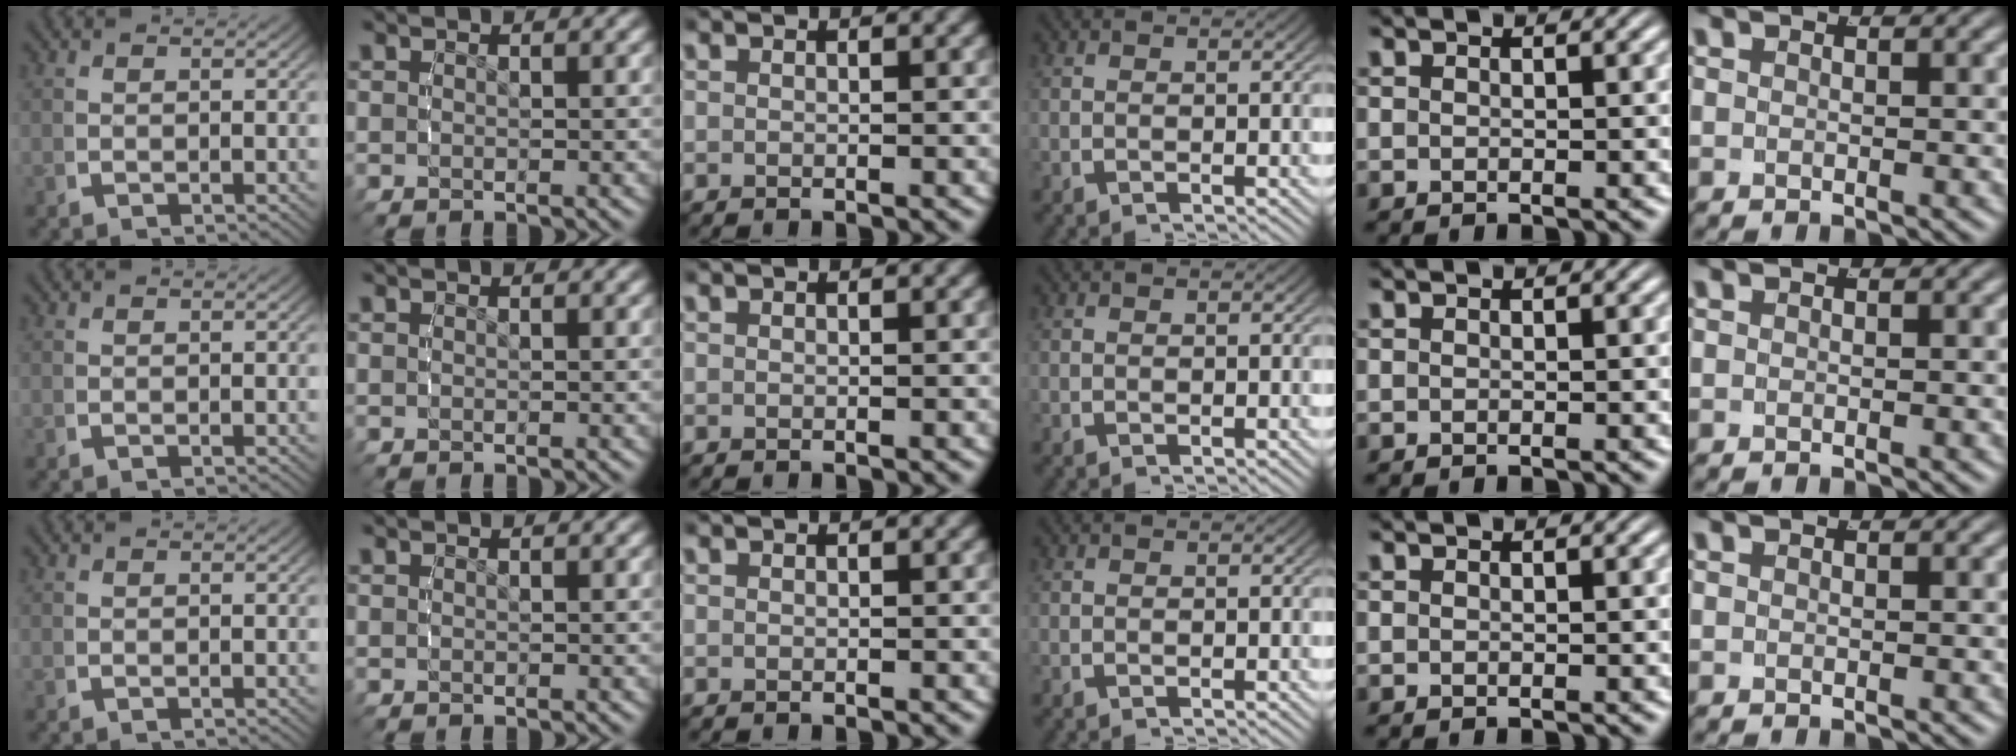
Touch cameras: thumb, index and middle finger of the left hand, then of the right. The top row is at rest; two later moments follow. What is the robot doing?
{"motion": "reach", "object": "string"}